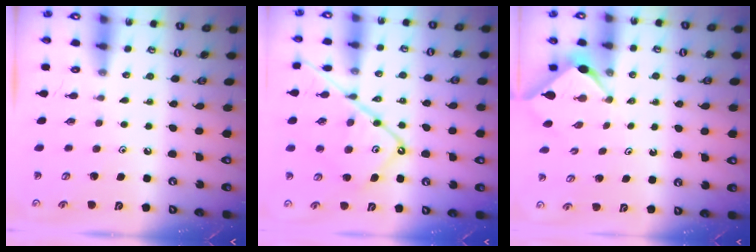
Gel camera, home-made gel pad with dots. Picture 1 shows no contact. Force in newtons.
{"total": 15.9, "press": 15.9, "slide": 1.7}
{"total": 2.9, "press": 2.9, "slide": 0.3}